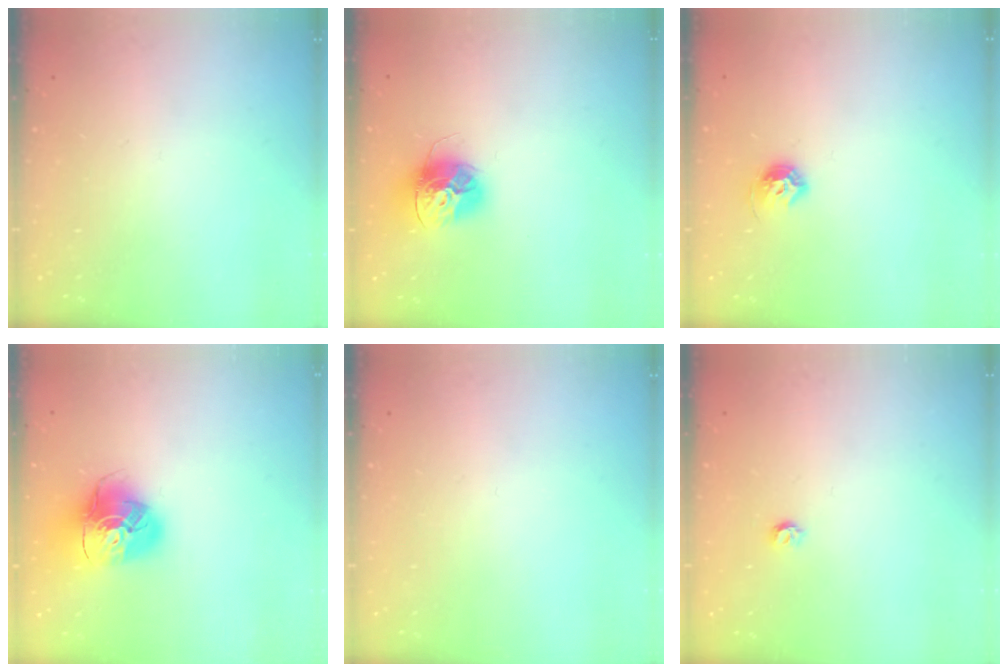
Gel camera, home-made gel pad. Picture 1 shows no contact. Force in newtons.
{"total": 15.0, "press": 14.9, "slide": 1.3}
{"total": 7.6, "press": 7.5, "slide": 1.1}
{"total": 14.4, "press": 14.3, "slide": 1.8}
{"total": 0.0}
{"total": 3.5, "press": 3.5, "slide": 0.3}